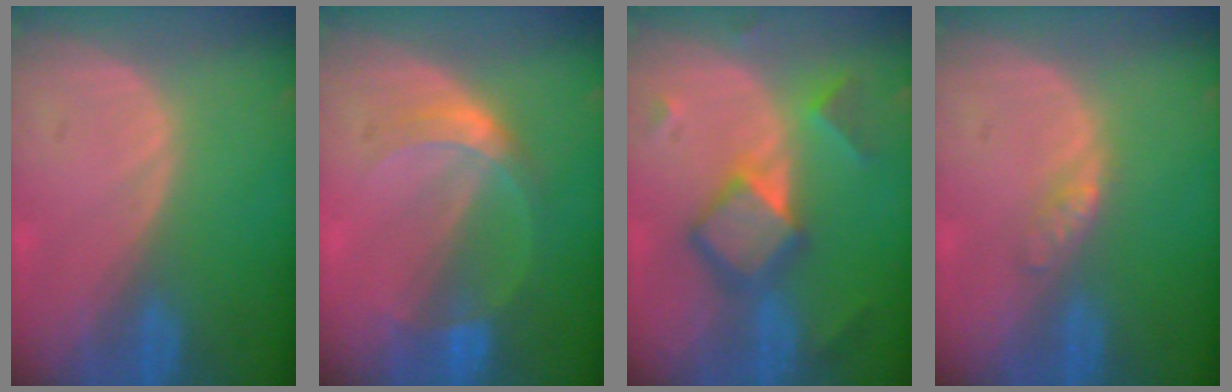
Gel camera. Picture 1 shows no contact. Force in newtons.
{"total": 5.1, "press": 4.8, "slide": 1.8}
{"total": 7.4, "press": 7.4, "slide": 0.5}
{"total": 2.0, "press": 2.0, "slide": 0.1}